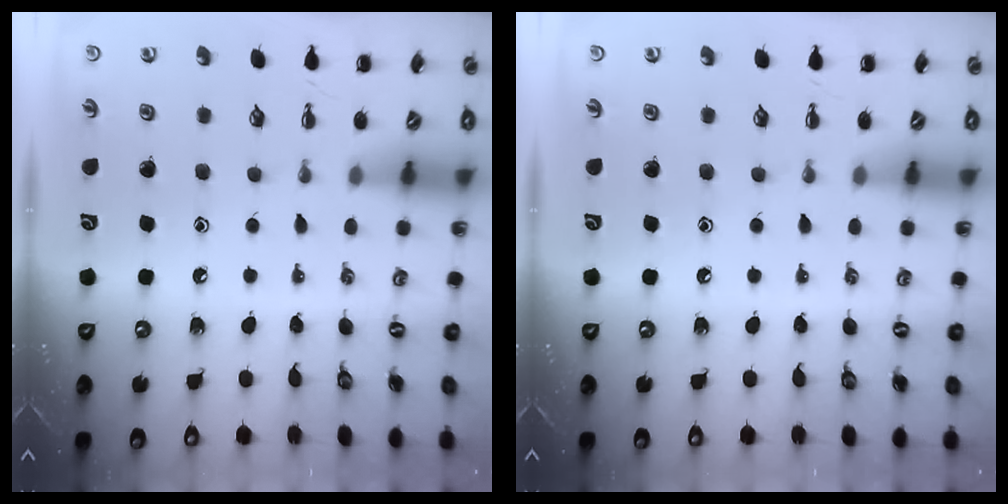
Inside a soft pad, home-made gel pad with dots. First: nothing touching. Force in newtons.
{"total": 0.0}